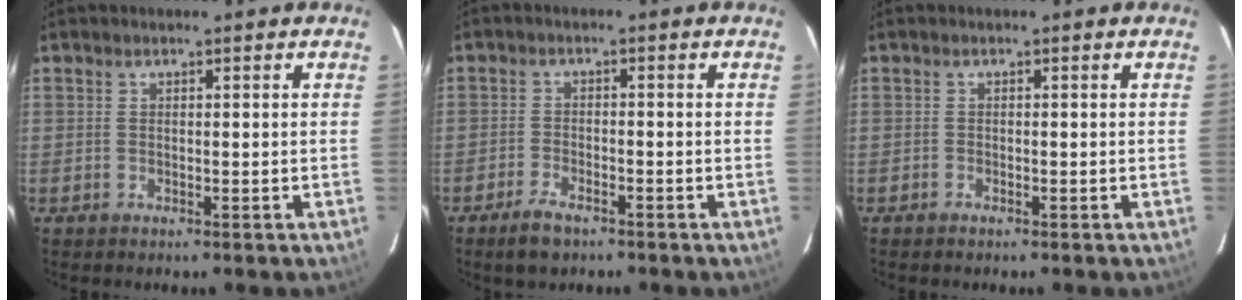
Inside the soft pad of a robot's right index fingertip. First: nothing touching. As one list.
[{"total": 4.6, "force": [-3.4, 1.8, 2.5], "torque": [-0.067, -0.004, -0.064]}, {"total": 0.6, "force": [-0.5, 0.2, 0.1], "torque": [-0.003, 0.000, -0.012]}]